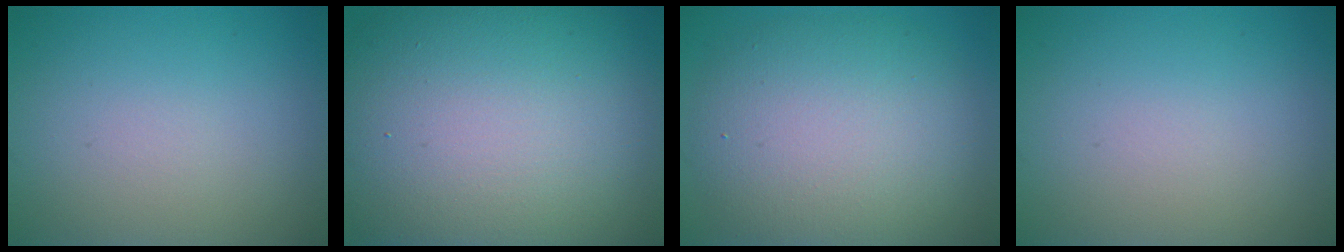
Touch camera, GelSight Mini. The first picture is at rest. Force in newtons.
{"total": 18.0, "press": 17.9, "slide": 1.3}
{"total": 9.4, "press": 9.3, "slide": 0.6}
{"total": 0.0}